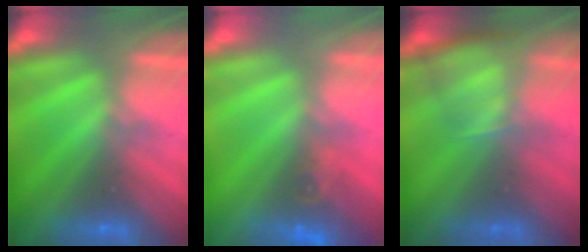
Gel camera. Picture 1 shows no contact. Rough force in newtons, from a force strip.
{"total": 3.4}
{"total": 3.9}